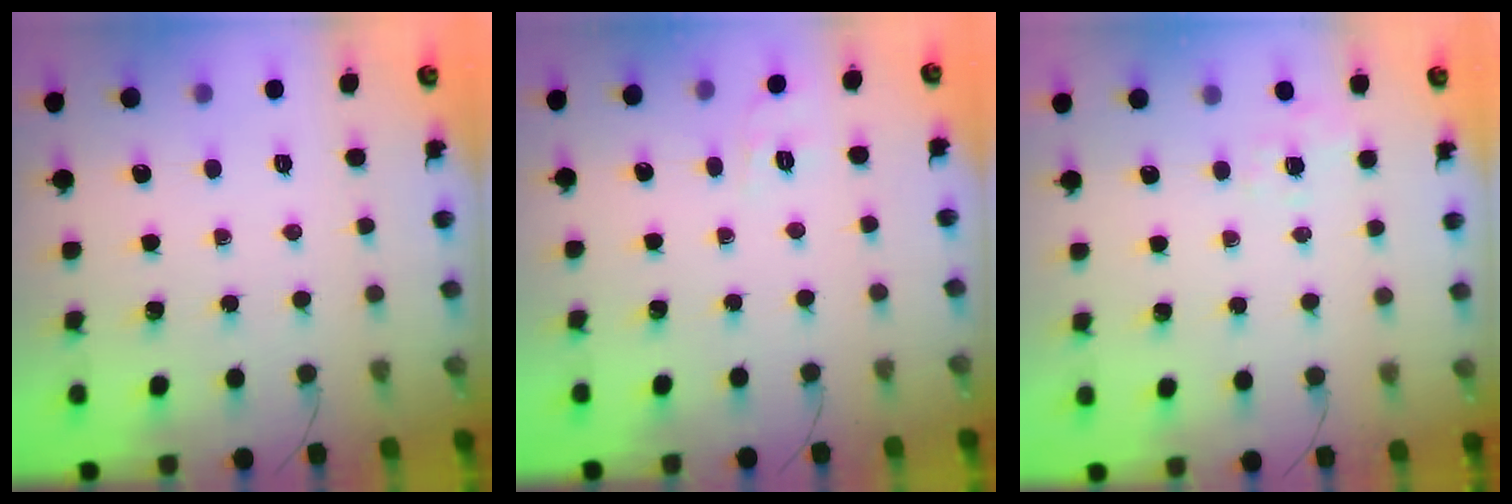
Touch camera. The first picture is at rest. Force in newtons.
{"total": 1.5, "press": 0.0, "slide": 1.5}
{"total": 1.7, "press": 0.9, "slide": 1.4}